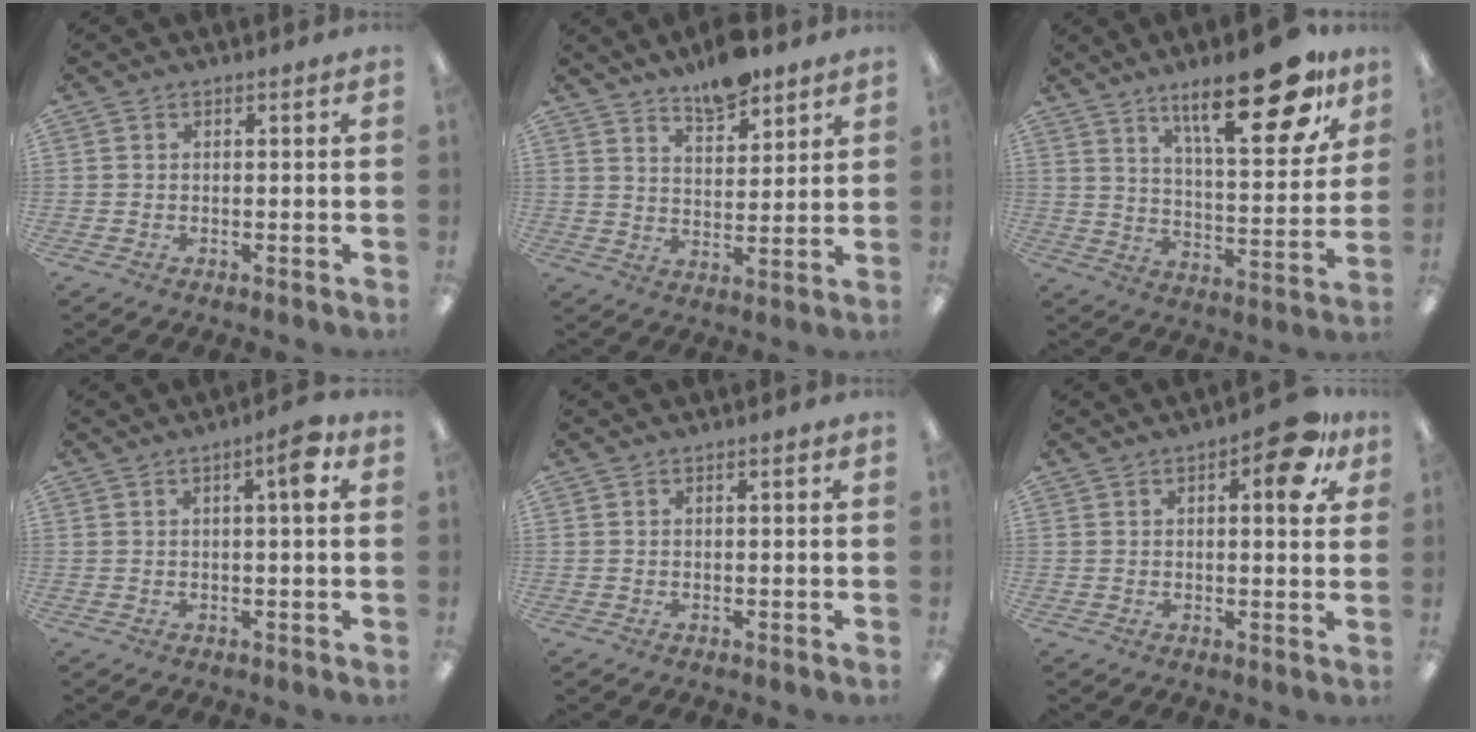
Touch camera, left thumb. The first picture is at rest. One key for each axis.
{"total": 8.5, "fx": 7.1, "fy": 3.0, "fz": 3.6, "tx": -0.048, "ty": -0.044, "tz": 0.125}
{"total": 23.9, "fx": 14.5, "fy": 7.9, "fz": 17.2, "tx": -0.245, "ty": -0.080, "tz": 0.226}
{"total": 5.5, "fx": 2.2, "fy": 1.0, "fz": 4.9, "tx": -0.068, "ty": -0.004, "tz": 0.028}
{"total": 0.6, "fx": 0.3, "fy": 0.0, "fz": 0.5, "tx": -0.009, "ty": 0.002, "tz": 0.004}
{"total": 9.5, "fx": 4.3, "fy": 3.7, "fz": 7.7, "tx": -0.096, "ty": -0.012, "tz": 0.065}